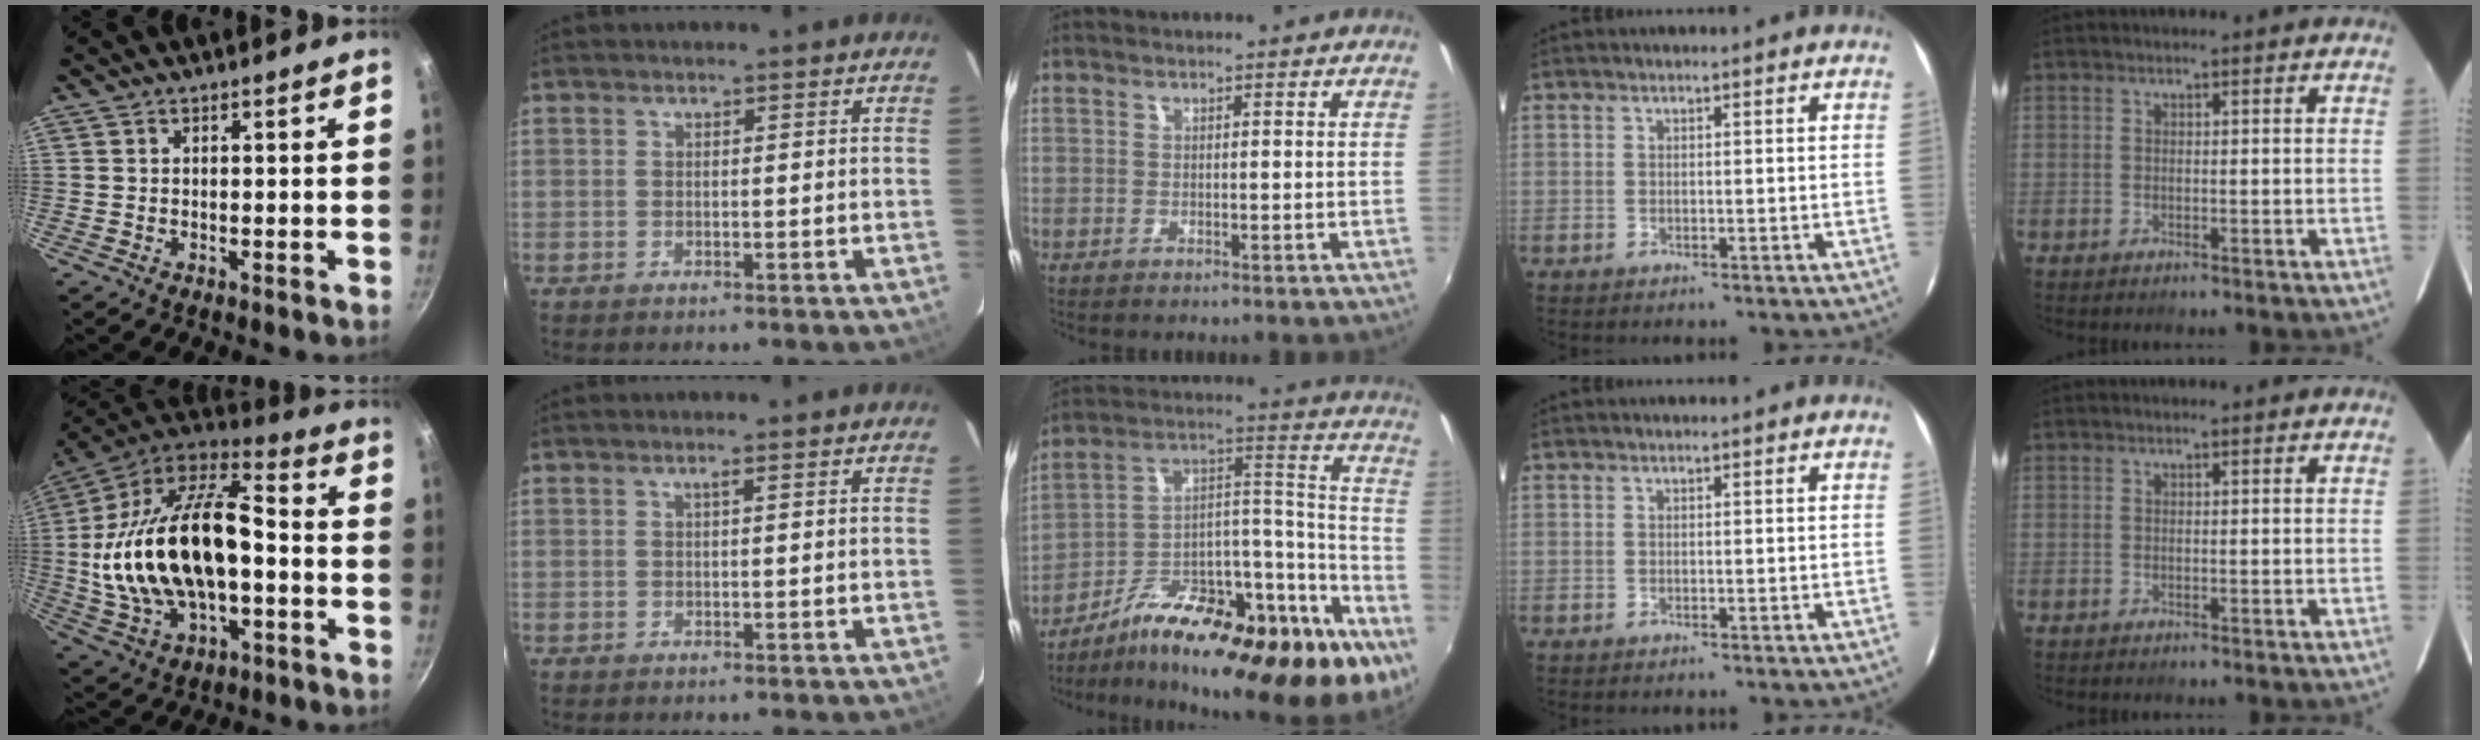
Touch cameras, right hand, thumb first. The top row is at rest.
{"thumb": {"total": 27.8, "force": [-2.1, 15.2, 23.2], "torque": [-0.445, 0.039, -0.036]}, "index": {"total": 0.5, "force": [0.1, -0.2, 0.5], "torque": [-0.007, 0.002, 0.001]}, "middle": {"total": 28.9, "force": [-17.6, 8.1, 21.5], "torque": [-0.295, 0.008, -0.283]}}